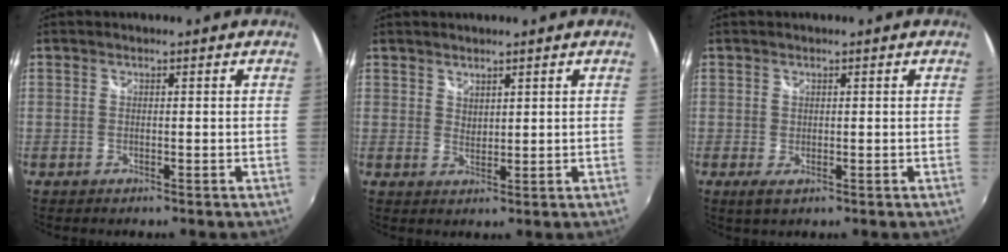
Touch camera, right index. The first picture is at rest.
{"total": 1.8, "force": [1.7, 0.8, 0.2], "torque": [0.001, 0.001, 0.030]}
{"total": 1.6, "force": [0.0, 1.1, 1.1], "torque": [-0.020, -0.005, 0.000]}